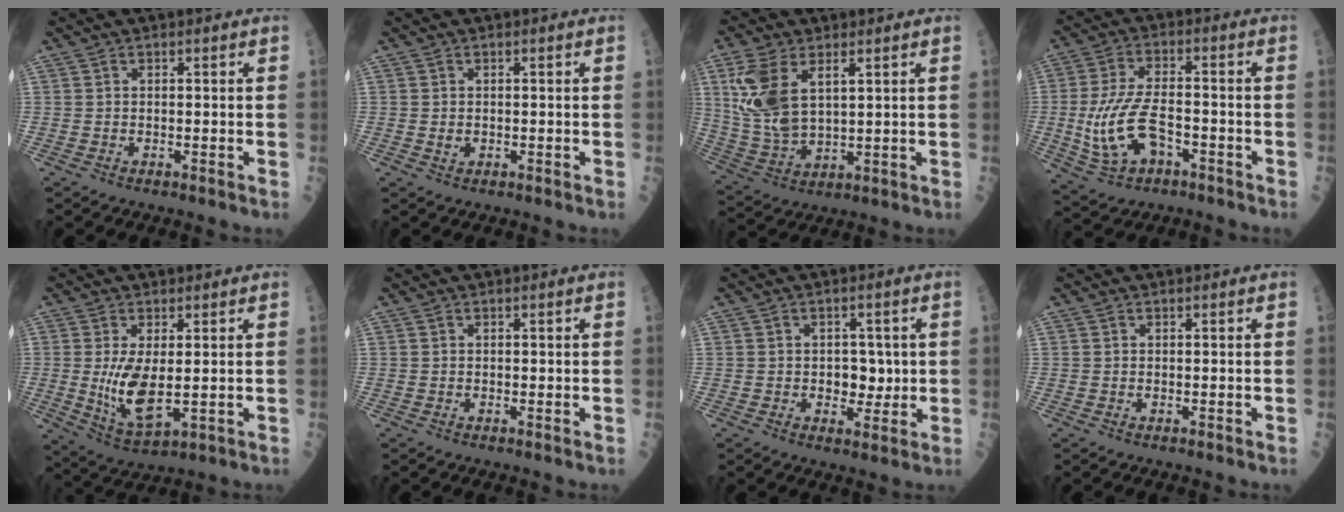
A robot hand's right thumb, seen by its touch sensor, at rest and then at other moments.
{"total": 1.0, "force": [-0.1, 0.8, 0.7], "torque": [-0.003, 0.001, 0.001]}
{"total": 12.5, "force": [4.4, 6.5, 9.7], "torque": [-0.208, -0.010, 0.099]}
{"total": 12.3, "force": [-3.1, 6.4, 10.0], "torque": [-0.206, 0.022, -0.050]}
{"total": 9.1, "force": [0.3, 3.7, 8.3], "torque": [-0.160, -0.024, 0.021]}
{"total": 0.0}
{"total": 4.9, "force": [0.1, 3.5, 3.4], "torque": [-0.014, 0.000, 0.004]}
{"total": 0.0}